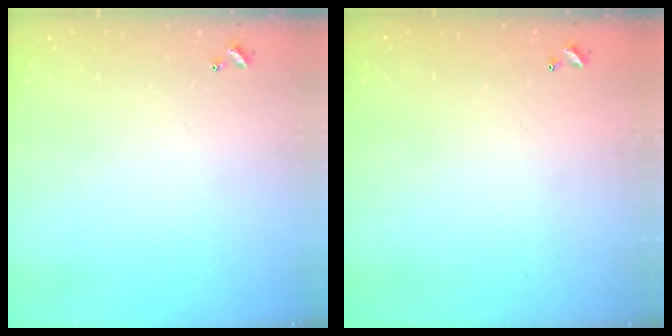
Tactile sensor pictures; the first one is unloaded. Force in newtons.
{"total": 2.9, "press": 2.9, "slide": 0.1}